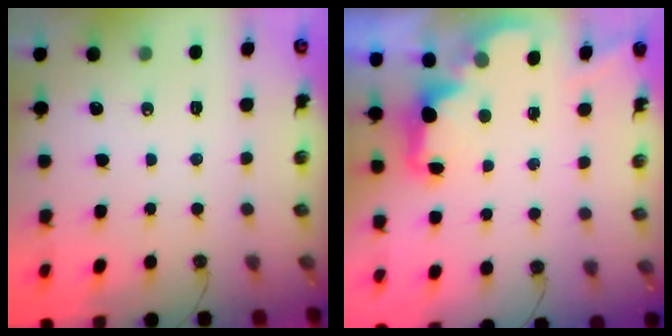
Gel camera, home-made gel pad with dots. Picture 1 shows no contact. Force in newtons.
{"total": 2.5, "press": 2.4, "slide": 0.6}